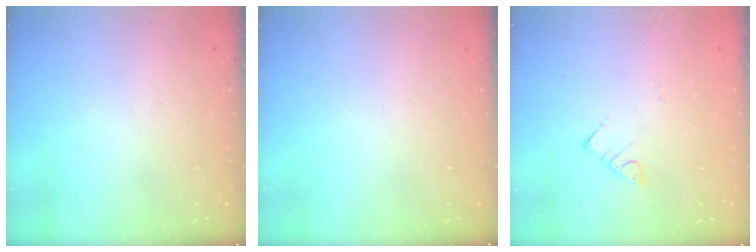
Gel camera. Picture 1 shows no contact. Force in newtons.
{"total": 0.0}
{"total": 3.0, "press": 3.0, "slide": 0.2}